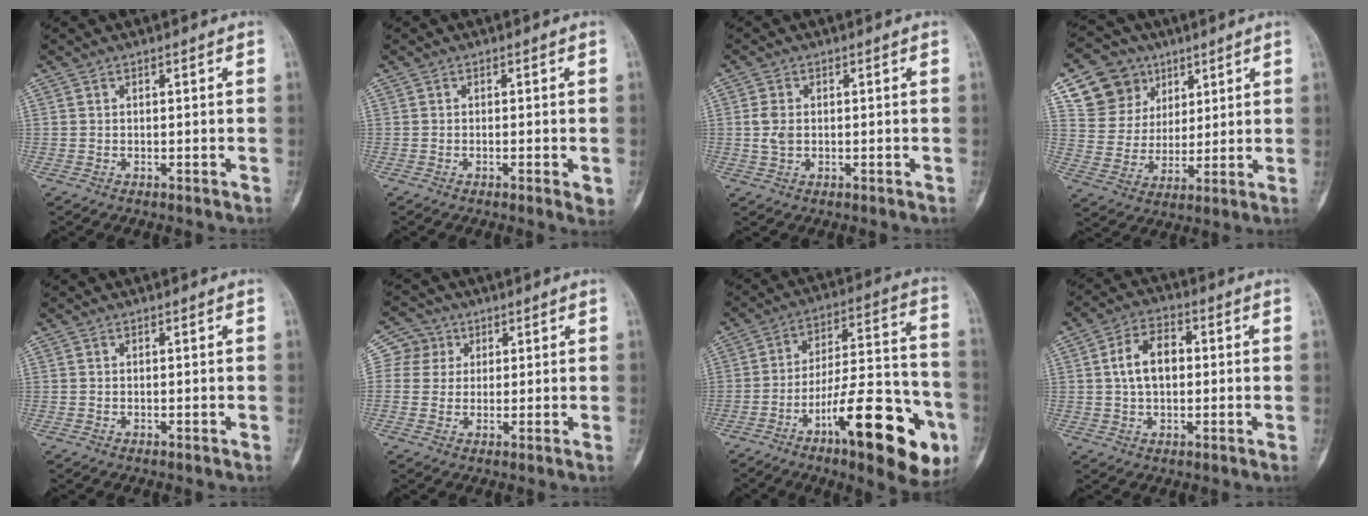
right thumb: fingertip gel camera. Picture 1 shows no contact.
{"total": 2.1, "force": [-0.6, 0.5, 1.9], "torque": [-0.033, -0.005, -0.009]}
{"total": 3.3, "force": [0.1, 2.3, 2.4], "torque": [-0.052, 0.002, 0.003]}
{"total": 12.6, "force": [6.7, 10.2, 3.2], "torque": [-0.025, -0.024, 0.130]}
{"total": 0.0}
{"total": 4.8, "force": [1.4, 4.6, 0.3], "torque": [0.025, 0.002, 0.016]}
{"total": 24.5, "force": [-10.8, 7.4, 20.7], "torque": [-0.275, 0.057, -0.158]}
{"total": 8.3, "force": [0.9, 5.2, 6.4], "torque": [-0.105, 0.017, 0.012]}